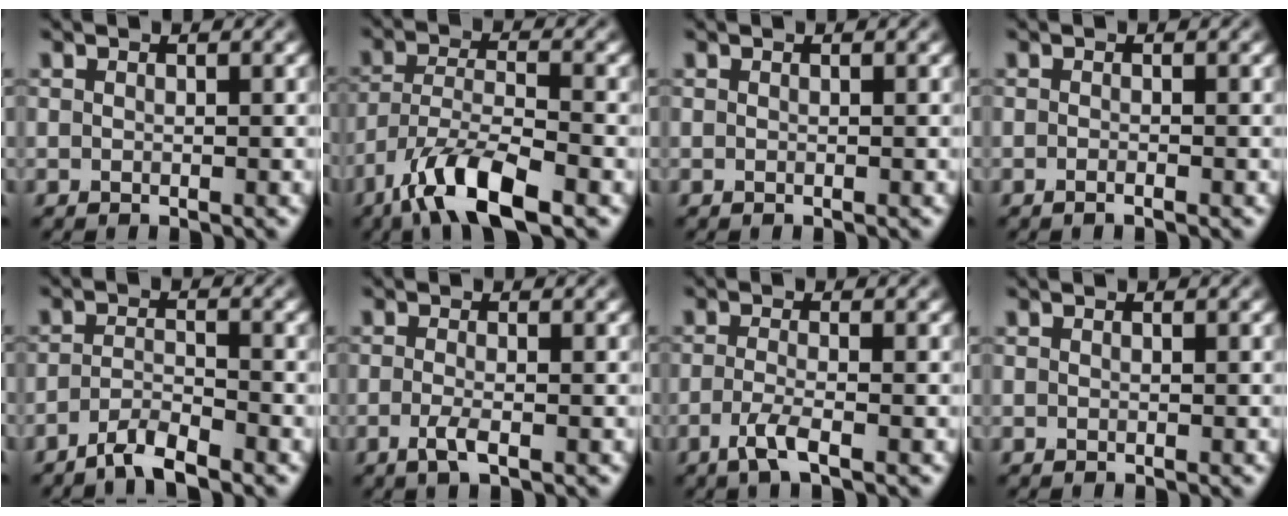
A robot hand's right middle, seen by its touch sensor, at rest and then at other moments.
{"total": 7.7, "force": [-5.1, 2.1, 5.5], "torque": [-0.101, -0.002, -0.099]}
{"total": 0.0}
{"total": 0.7, "force": [-0.4, 0.1, 0.6], "torque": [-0.008, -0.002, -0.008]}
{"total": 2.9, "force": [-2.4, 0.5, 1.6], "torque": [-0.031, 0.002, -0.051]}
{"total": 1.8, "force": [-0.7, 0.4, 1.6], "torque": [-0.034, -0.004, -0.018]}
{"total": 2.5, "force": [-1.3, 0.5, 2.1], "torque": [-0.043, 0.000, -0.033]}
{"total": 0.0}